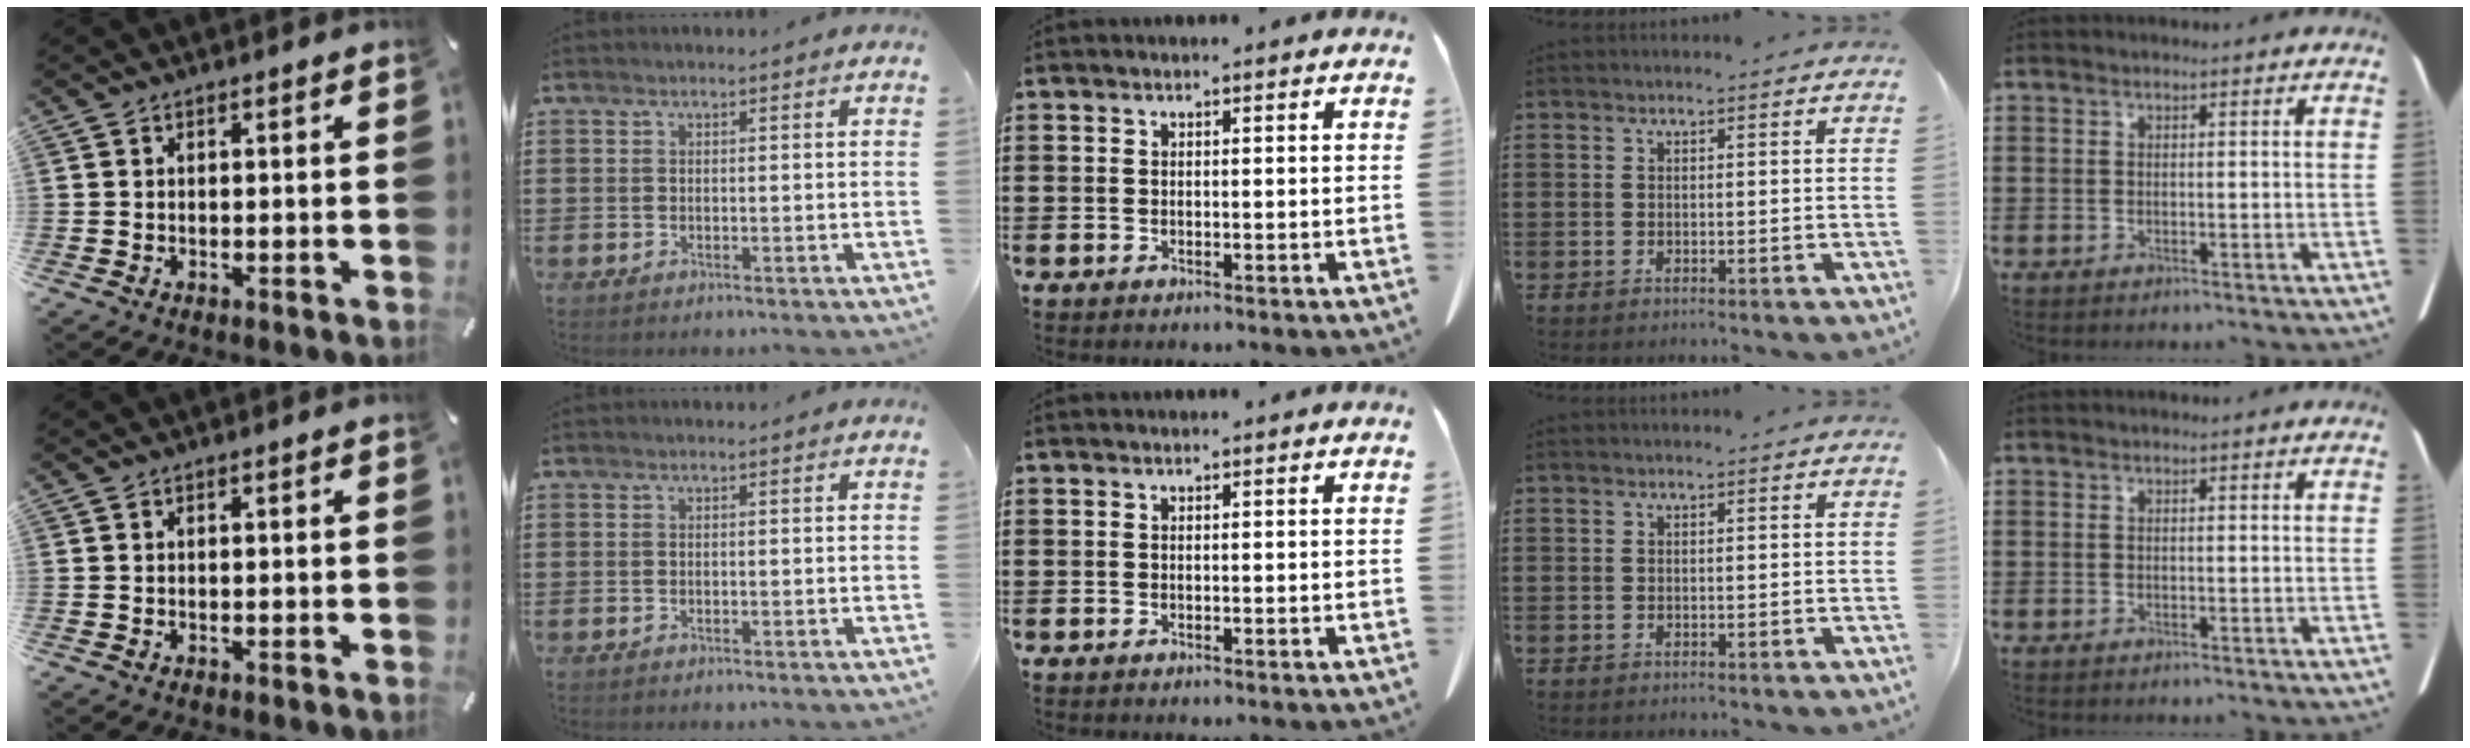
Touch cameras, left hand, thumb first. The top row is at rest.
{}